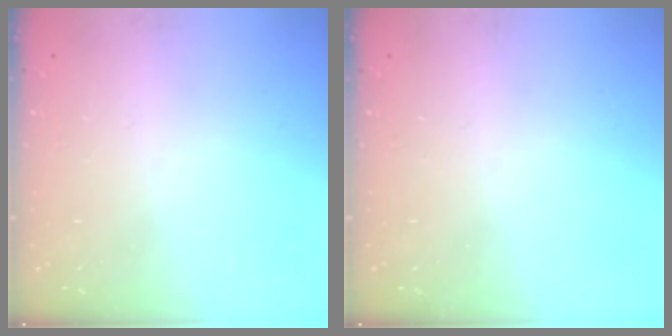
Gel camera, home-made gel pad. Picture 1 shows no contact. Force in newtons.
{"total": 0.0}